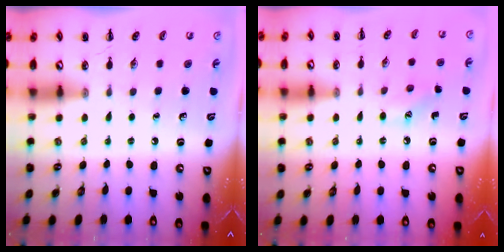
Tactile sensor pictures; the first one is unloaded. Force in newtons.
{"total": 7.9, "press": 7.7, "slide": 1.6}